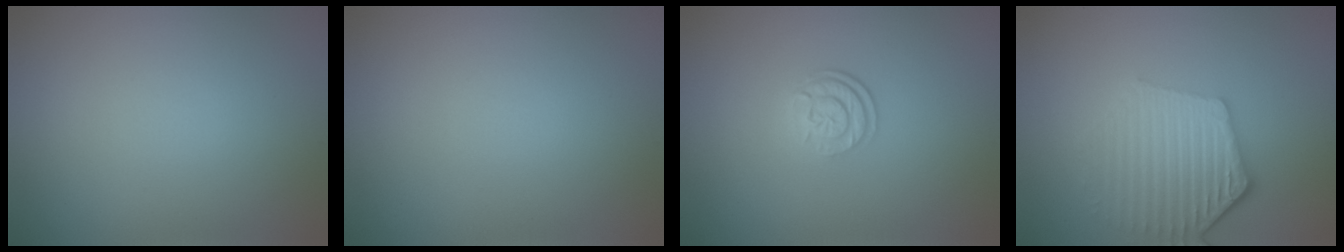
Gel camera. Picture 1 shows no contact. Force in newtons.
{"total": 0.0}
{"total": 2.6, "press": 1.9, "slide": 1.8}
{"total": 5.4, "press": 4.2, "slide": 3.4}